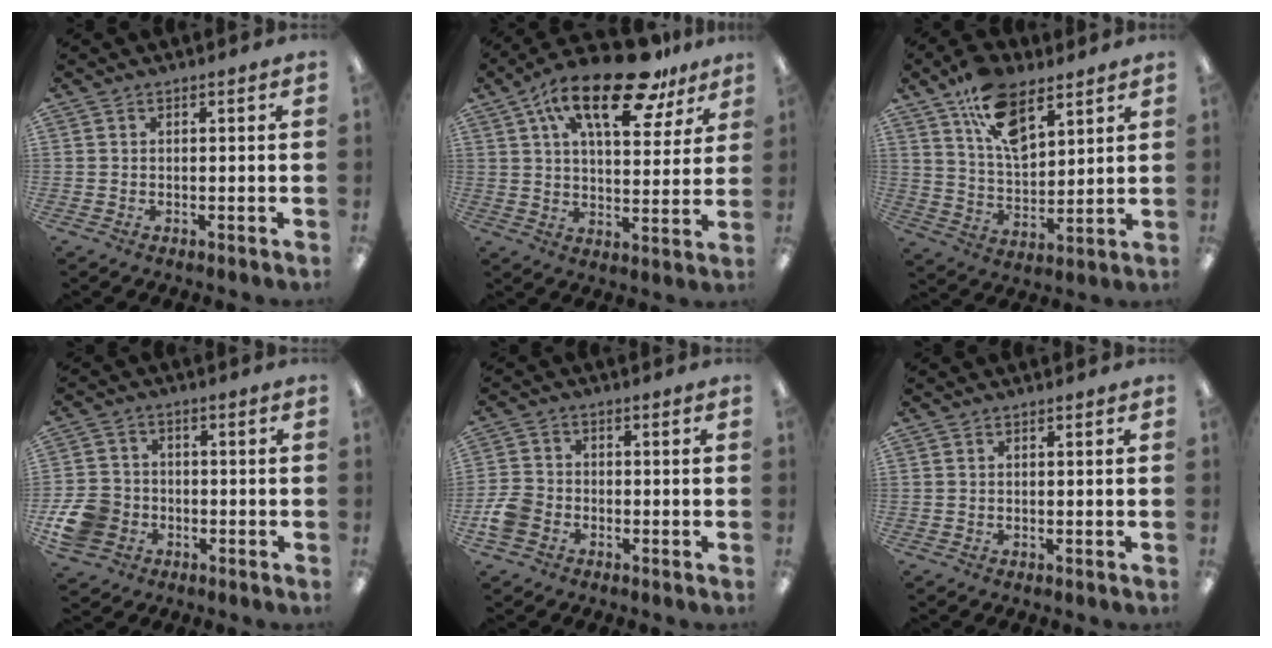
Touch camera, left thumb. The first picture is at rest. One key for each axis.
{"total": 21.0, "fx": 12.5, "fy": 8.6, "fz": 14.5, "tx": -0.229, "ty": -0.054, "tz": 0.206}
{"total": 14.4, "fx": 8.5, "fy": 7.5, "fz": 8.8, "tx": -0.146, "ty": -0.032, "tz": 0.155}
{"total": 9.1, "fx": -3.5, "fy": 7.4, "fz": 3.9, "tx": -0.099, "ty": 0.028, "tz": -0.064}
{"total": 5.9, "fx": -2.6, "fy": 4.5, "fz": 2.8, "tx": -0.061, "ty": 0.016, "tz": -0.048}
{"total": 0.0}